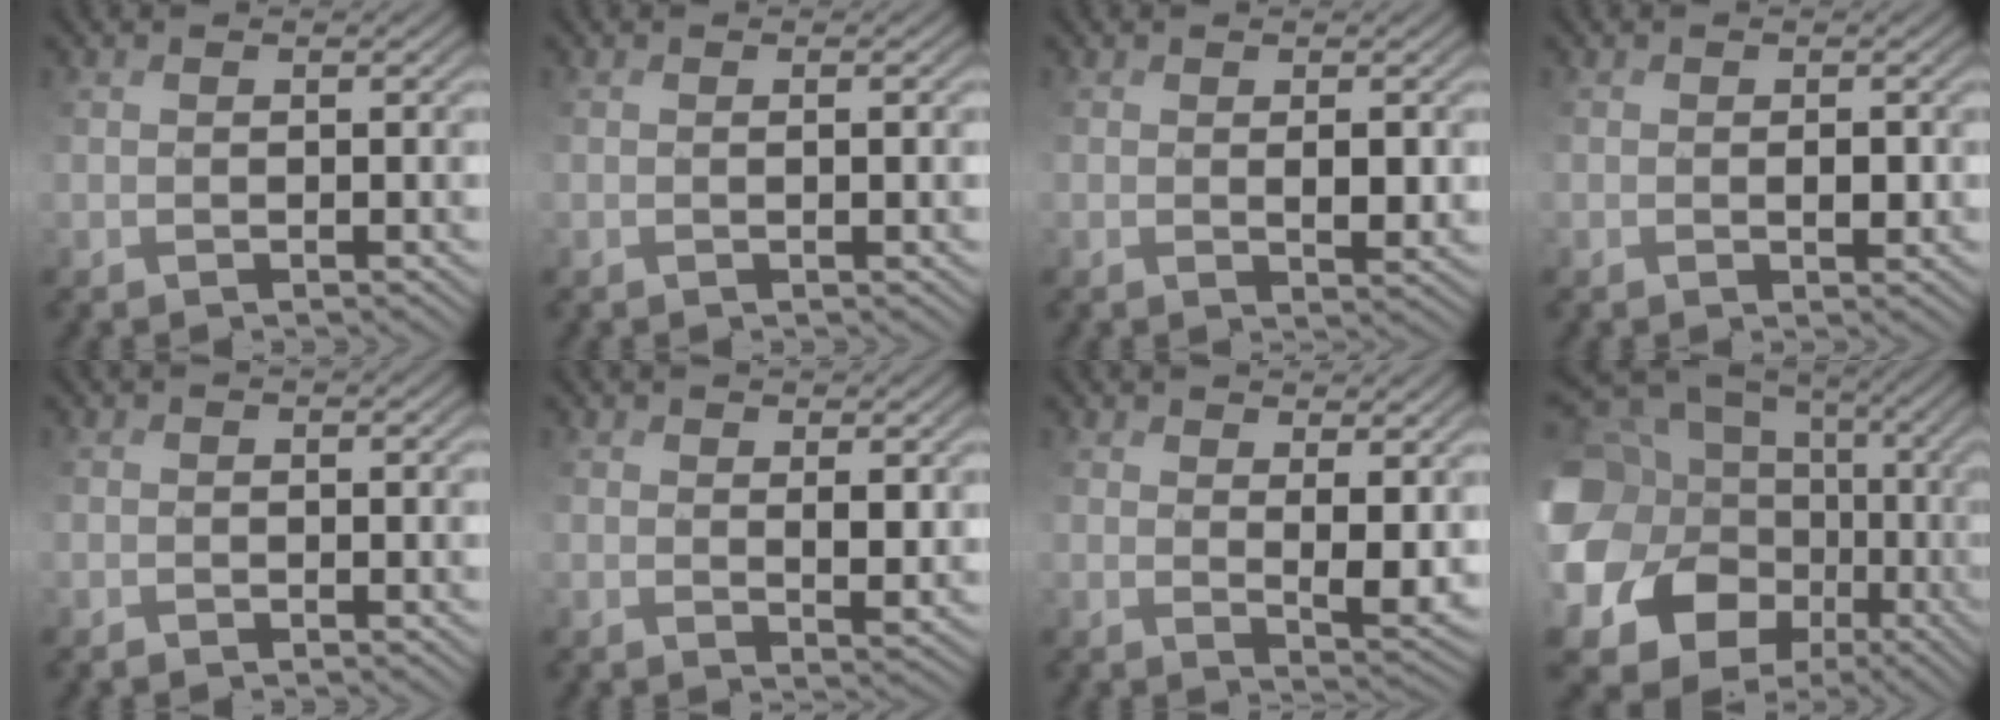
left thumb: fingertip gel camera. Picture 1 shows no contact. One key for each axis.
{"total": 1.1, "fx": 0.4, "fy": 0.0, "fz": 1.0, "tx": -0.016, "ty": 0.000, "tz": 0.013}
{"total": 3.3, "fx": 0.6, "fy": 1.8, "fz": 2.7, "tx": -0.055, "ty": -0.003, "tz": 0.018}
{"total": 2.1, "fx": 0.1, "fy": 1.3, "fz": 1.6, "tx": -0.029, "ty": -0.002, "tz": 0.006}
{"total": 0.9, "fx": -0.8, "fy": 0.3, "fz": 0.1, "tx": -0.002, "ty": -0.002, "tz": -0.018}
{"total": 3.4, "fx": 1.6, "fy": 1.5, "fz": 2.6, "tx": -0.059, "ty": -0.002, "tz": 0.035}
{"total": 5.1, "fx": 2.3, "fy": 1.9, "fz": 4.0, "tx": -0.085, "ty": -0.009, "tz": 0.051}
{"total": 19.6, "fx": -1.1, "fy": 16.7, "fz": 10.1, "tx": -0.254, "ty": -0.009, "tz": -0.021}